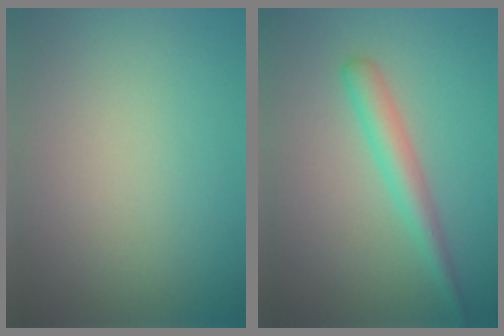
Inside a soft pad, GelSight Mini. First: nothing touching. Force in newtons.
{"total": 2.8, "press": 2.8, "slide": 0.0}